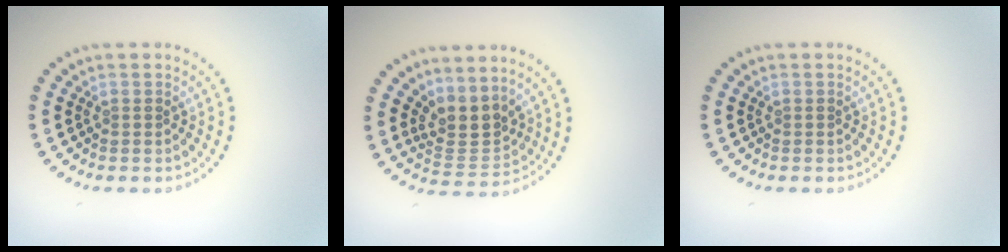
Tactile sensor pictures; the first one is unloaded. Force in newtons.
{"total": 3.3, "press": 2.4, "slide": 2.3}
{"total": 0.0}